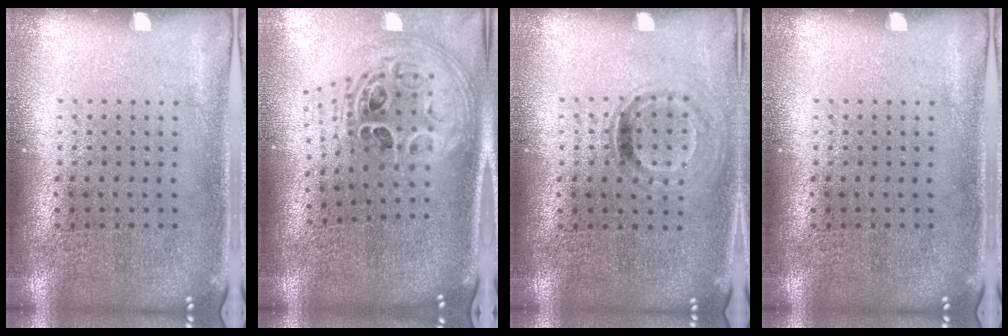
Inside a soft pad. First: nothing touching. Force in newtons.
{"total": 1.9, "press": 1.5, "slide": 1.1}
{"total": 0.9, "press": 0.8, "slide": 0.5}
{"total": 0.0}